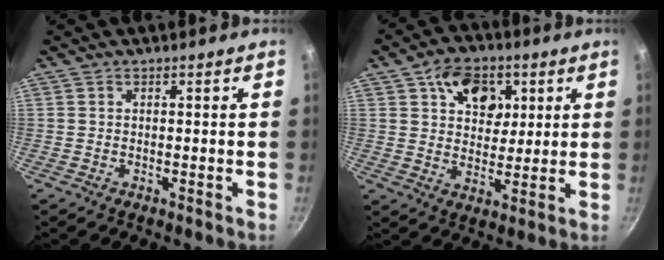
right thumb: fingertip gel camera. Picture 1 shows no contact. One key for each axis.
{"total": 10.5, "fx": 4.1, "fy": 7.6, "fz": 6.0, "tx": -0.049, "ty": -0.013, "tz": 0.062}